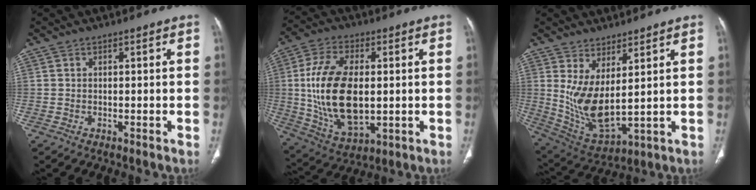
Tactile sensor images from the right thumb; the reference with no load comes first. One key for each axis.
{"total": 18.7, "fx": 0.5, "fy": 10.1, "fz": 15.7, "tx": -0.301, "ty": -0.009, "tz": 0.021}
{"total": 11.0, "fx": 2.8, "fy": 4.2, "fz": 9.7, "tx": -0.188, "ty": -0.034, "tz": 0.078}